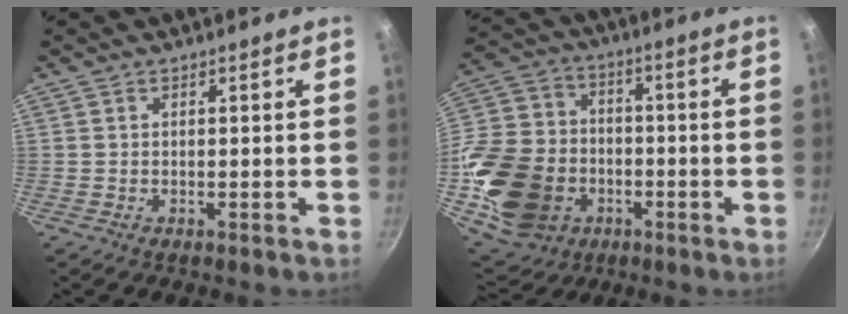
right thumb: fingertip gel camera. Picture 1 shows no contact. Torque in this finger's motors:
{"motor_torque": [1.77, 1.58, 1.55, -0.45, 0.55]}